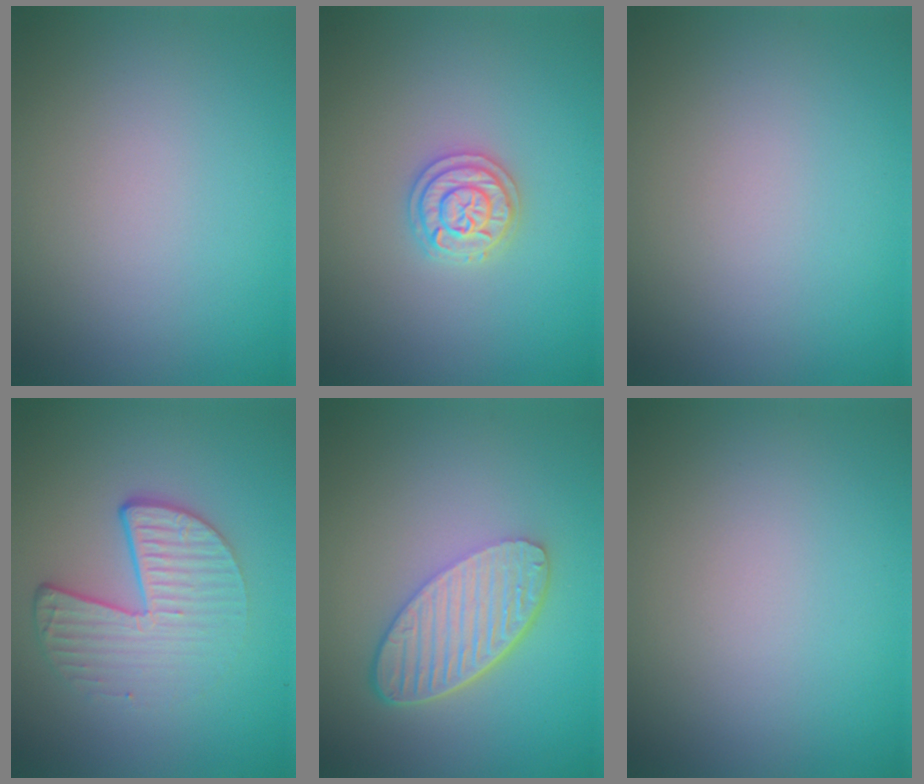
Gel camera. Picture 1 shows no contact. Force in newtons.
{"total": 2.3, "press": 2.3, "slide": 0.5}
{"total": 0.0}
{"total": 4.6, "press": 3.0, "slide": 3.5}
{"total": 5.5, "press": 4.0, "slide": 3.8}
{"total": 0.0}